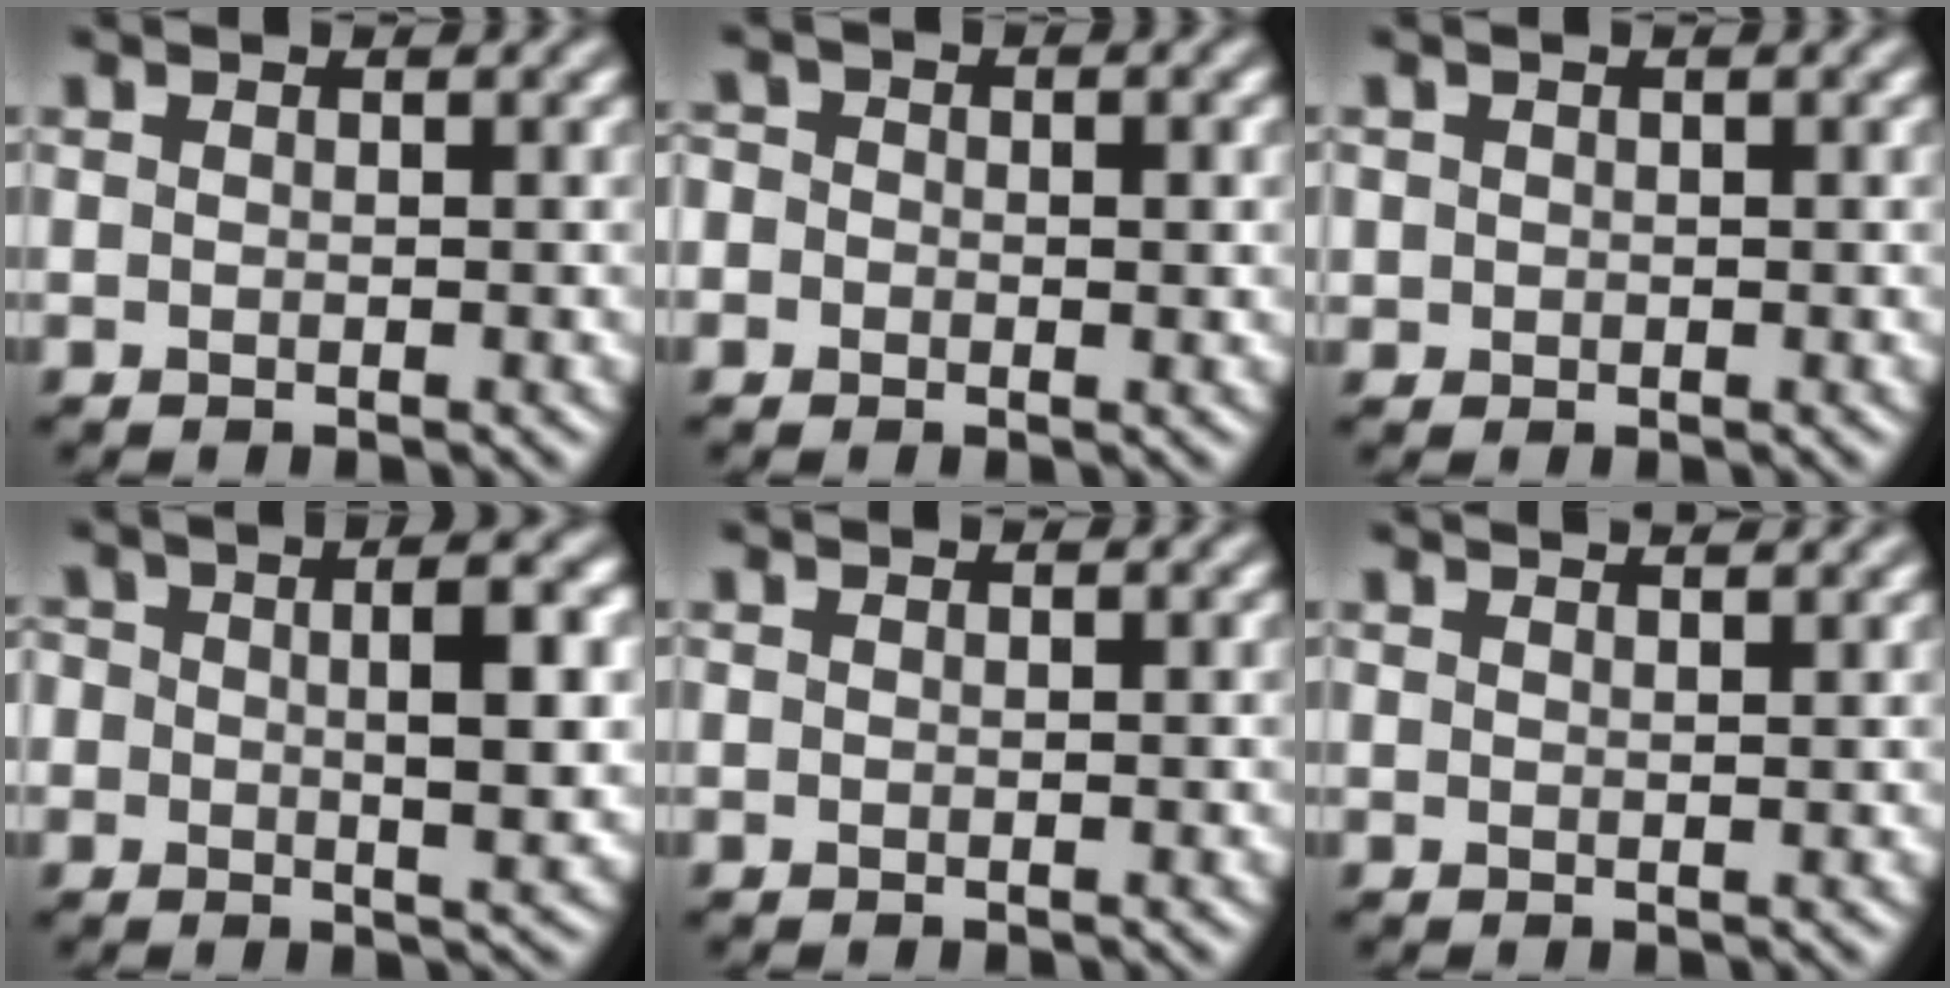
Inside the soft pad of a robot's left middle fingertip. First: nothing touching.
{"total": 2.9, "force": [0.3, 2.4, 1.6], "torque": [0.000, 0.006, -0.024]}
{"total": 0.7, "force": [0.2, 0.6, 0.2], "torque": [0.001, -0.001, 0.004]}
{"total": 5.7, "force": [0.3, 2.7, 5.0], "torque": [-0.072, -0.002, 0.002]}
{"total": 0.0}
{"total": 3.6, "force": [2.8, 1.4, 1.8], "torque": [-0.002, 0.023, 0.002]}